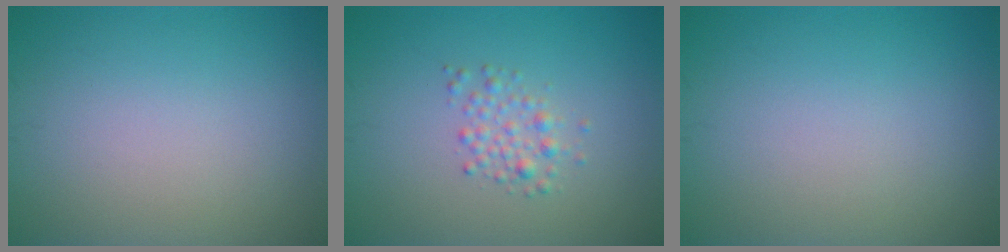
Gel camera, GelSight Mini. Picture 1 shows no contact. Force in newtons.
{"total": 1.8, "press": 1.8, "slide": 0.0}
{"total": 0.0}